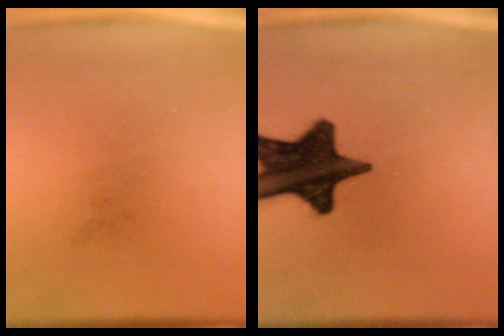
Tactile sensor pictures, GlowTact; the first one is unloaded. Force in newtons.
{"total": 17.1}